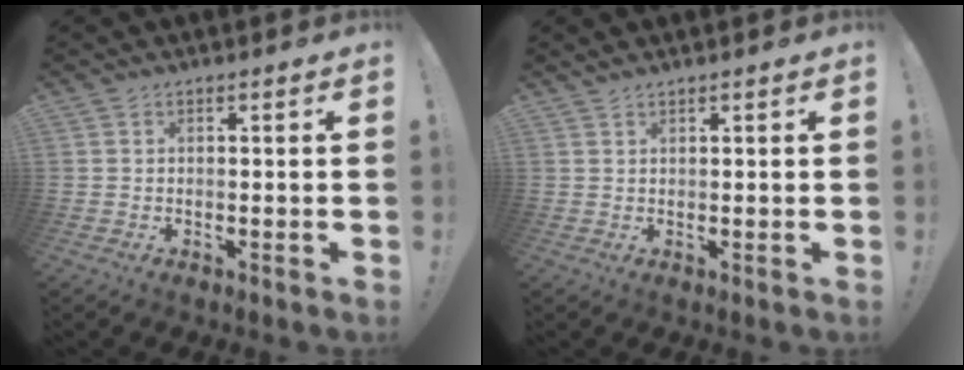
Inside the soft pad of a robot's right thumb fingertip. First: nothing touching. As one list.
[{"total": 0.9, "force": [0.9, 0.0, -0.1], "torque": [0.009, -0.001, 0.015]}]